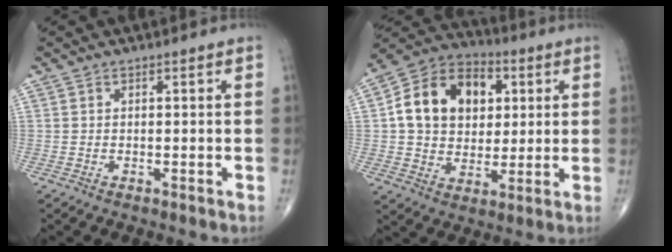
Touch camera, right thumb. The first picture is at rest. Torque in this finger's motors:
{"motor_torque": [1.51, 2.07, 0.80, -0.24, 0.16]}